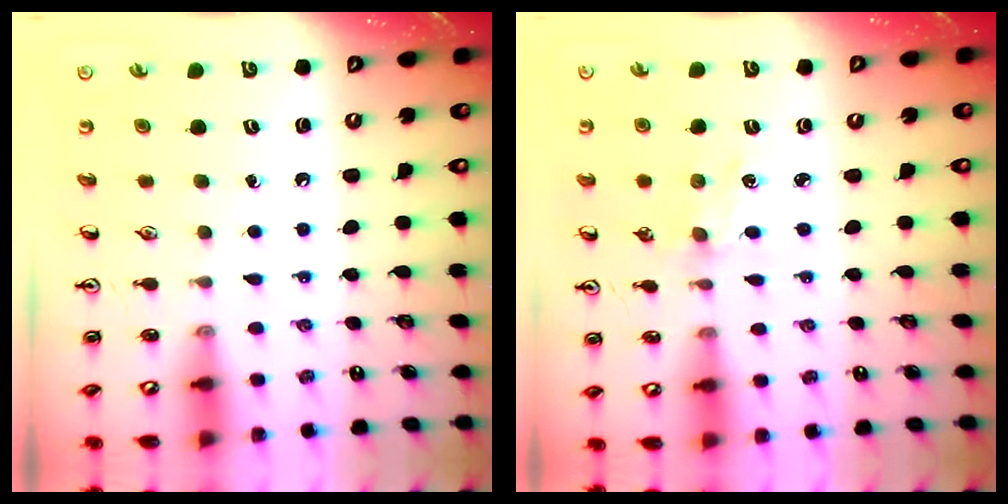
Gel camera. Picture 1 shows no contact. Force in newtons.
{"total": 0.7, "press": 0.7, "slide": 0.2}